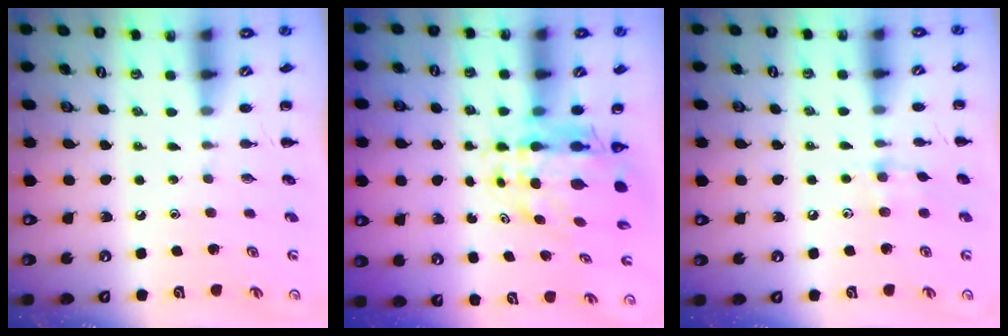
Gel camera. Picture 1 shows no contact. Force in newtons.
{"total": 8.1, "press": 7.7, "slide": 2.5}
{"total": 4.3, "press": 4.2, "slide": 1.2}